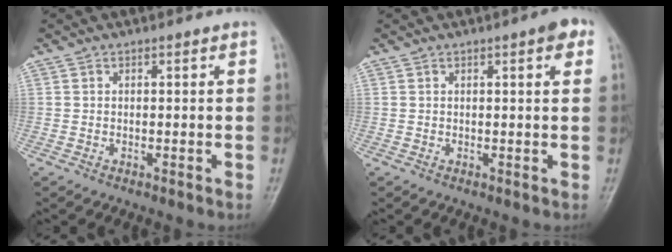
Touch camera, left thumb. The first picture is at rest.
{"total": 3.1, "force": [1.4, 0.8, 2.6], "torque": [-0.025, 0.002, 0.014]}